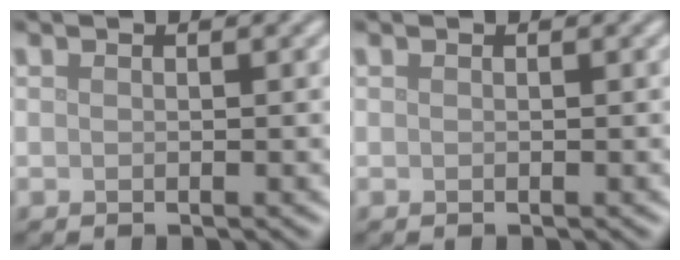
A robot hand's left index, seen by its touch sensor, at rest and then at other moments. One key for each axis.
{"total": 0.0}